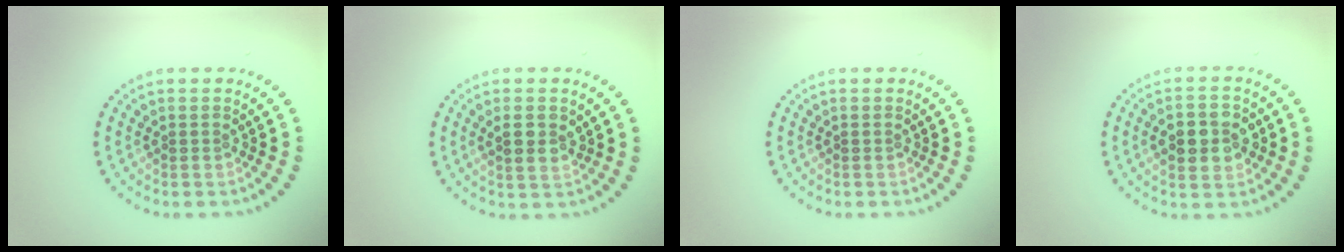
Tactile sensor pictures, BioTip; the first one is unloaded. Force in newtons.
{"total": 2.1, "press": 2.0, "slide": 0.6}
{"total": 0.0}
{"total": 4.9, "press": 4.9, "slide": 0.1}